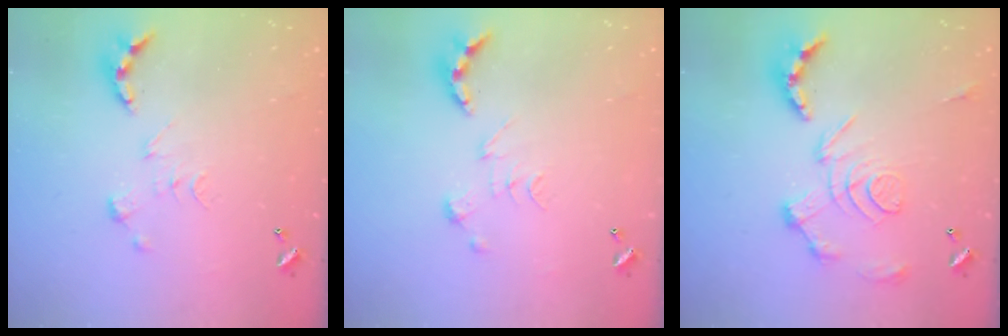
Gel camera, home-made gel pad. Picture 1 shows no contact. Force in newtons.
{"total": 0.8, "press": 0.8, "slide": 0.3}
{"total": 3.4, "press": 2.7, "slide": 2.0}